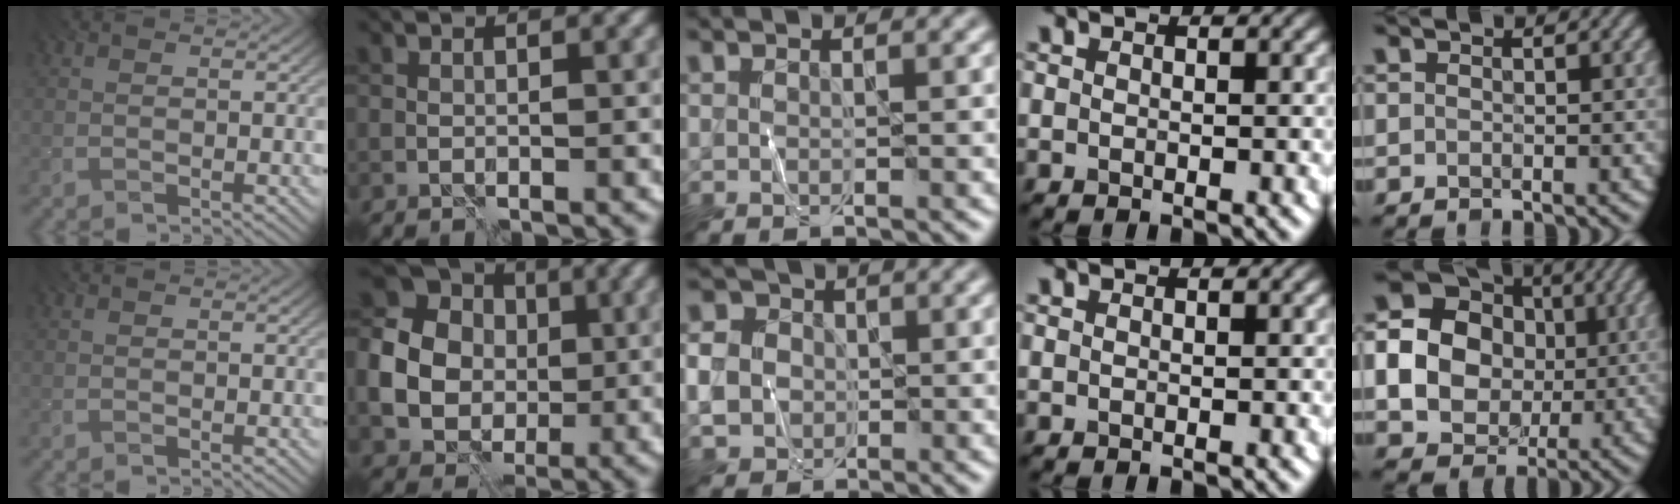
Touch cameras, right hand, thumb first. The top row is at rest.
{"index": {"total": 12.9, "force": [0.8, 11.5, 5.8], "torque": [-0.152, 0.012, -0.013]}, "middle": {"total": 3.7, "force": [-0.3, 3.4, 1.6], "torque": [-0.032, 0.005, -0.009]}, "little": {"total": 18.1, "force": [1.9, 16.9, 6.1], "torque": [-0.162, 0.013, 0.012]}}